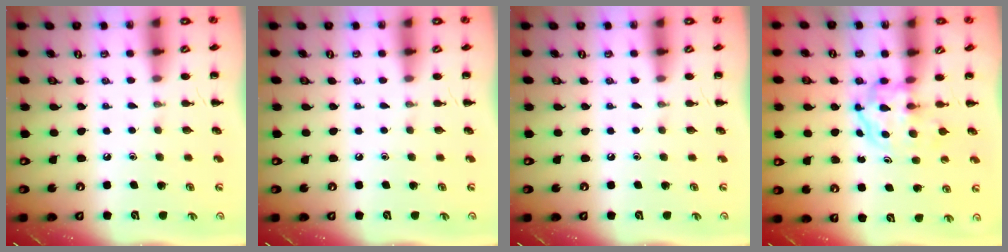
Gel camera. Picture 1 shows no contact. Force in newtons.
{"total": 0.0}
{"total": 0.0}
{"total": 3.7, "press": 3.6, "slide": 0.4}